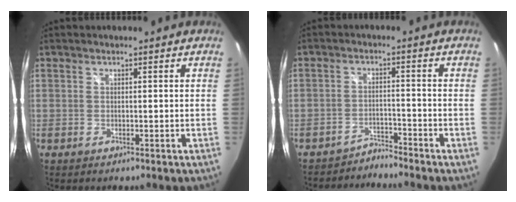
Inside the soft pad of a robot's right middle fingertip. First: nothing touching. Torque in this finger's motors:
{"motor_torque": [-0.47, -0.19, -0.07, -0.02]}